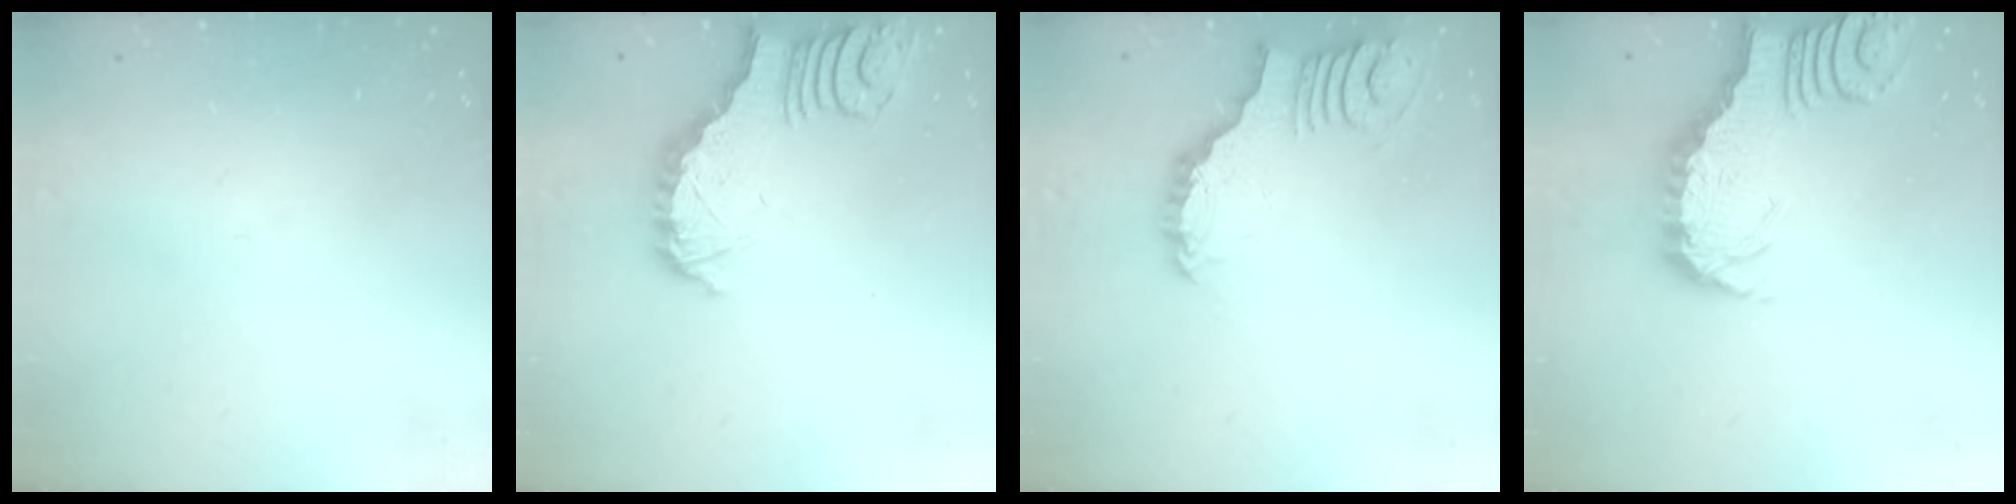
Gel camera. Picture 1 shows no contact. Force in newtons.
{"total": 4.3, "press": 4.3, "slide": 0.5}
{"total": 3.3, "press": 3.3, "slide": 0.6}
{"total": 3.0, "press": 2.9, "slide": 0.6}